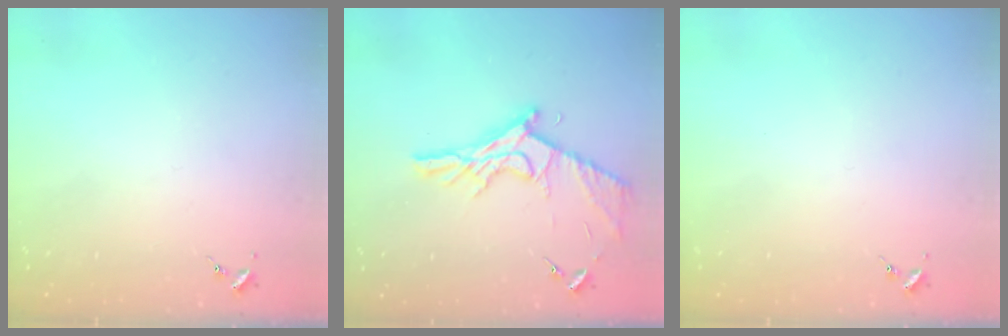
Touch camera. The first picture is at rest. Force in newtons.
{"total": 13.9, "press": 13.9, "slide": 0.7}
{"total": 0.0}